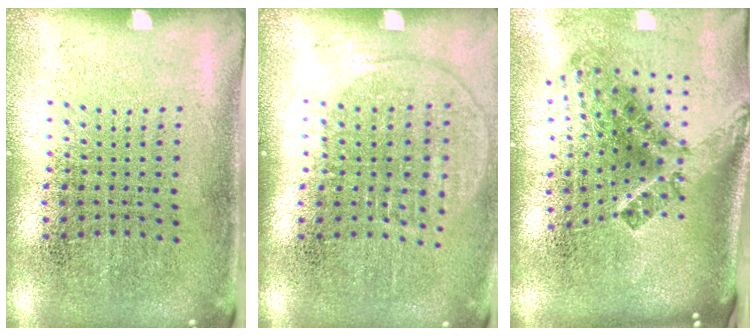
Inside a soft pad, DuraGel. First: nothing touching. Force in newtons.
{"total": 1.4, "press": 1.2, "slide": 0.7}
{"total": 2.9, "press": 1.7, "slide": 2.4}